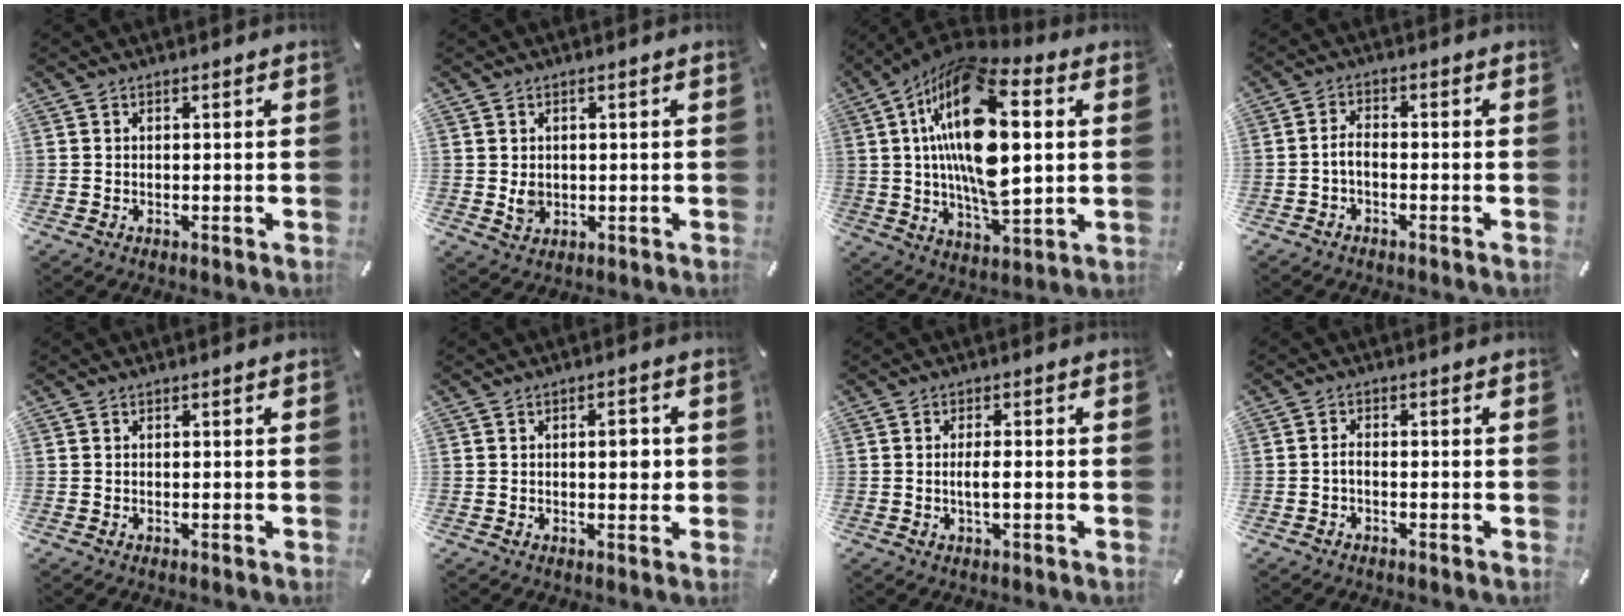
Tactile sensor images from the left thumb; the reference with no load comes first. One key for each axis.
{"total": 2.7, "fx": 0.2, "fy": 2.4, "fz": 1.4, "tx": -0.019, "ty": -0.005, "tz": -0.001}
{"total": 22.8, "fx": 4.6, "fy": 11.0, "fz": 19.5, "tx": -0.388, "ty": -0.004, "tz": 0.069}
{"total": 2.8, "fx": -1.5, "fy": 1.2, "fz": 2.1, "tx": -0.052, "ty": 0.004, "tz": -0.032}
{"total": 0.0}
{"total": 4.2, "fx": 0.4, "fy": 2.1, "fz": 3.6, "tx": -0.047, "ty": -0.003, "tz": -0.001}
{"total": 3.2, "fx": -0.4, "fy": 0.7, "fz": 3.1, "tx": -0.056, "ty": 0.000, "tz": -0.009}
{"total": 1.7, "fx": -0.9, "fy": 0.5, "fz": 1.3, "tx": -0.032, "ty": 0.001, "tz": -0.019}